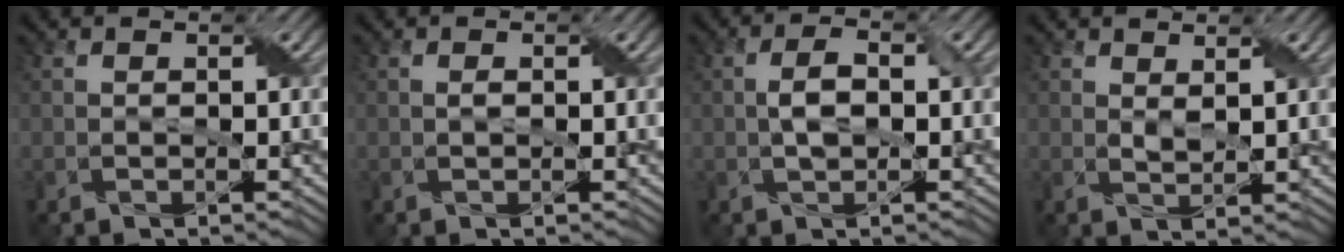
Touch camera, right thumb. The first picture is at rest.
{"total": 0.6, "force": [0.1, 0.3, 0.5], "torque": [-0.013, 0.002, 0.002]}
{"total": 3.3, "force": [-0.1, 1.7, 2.9], "torque": [-0.061, 0.004, -0.002]}
{"total": 1.4, "force": [1.1, 0.4, 0.9], "torque": [-0.025, -0.004, 0.024]}